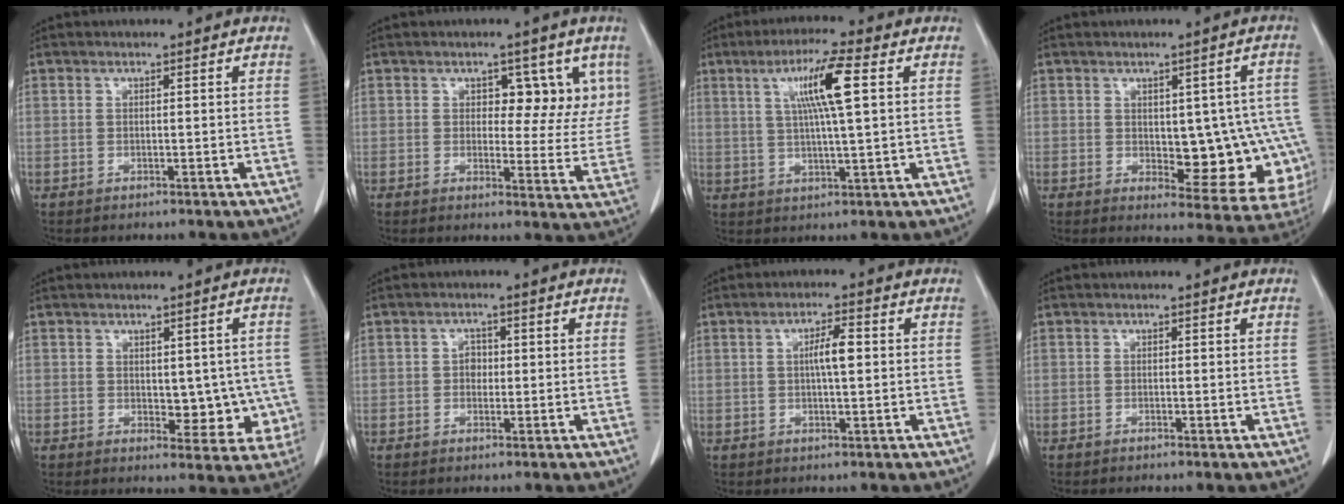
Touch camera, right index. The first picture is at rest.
{"total": 7.6, "force": [3.5, 4.4, 5.1], "torque": [-0.038, 0.005, 0.044]}
{"total": 8.9, "force": [2.6, 0.0, 8.5], "torque": [-0.155, 0.008, 0.047]}
{"total": 12.9, "force": [-1.1, 5.8, 11.4], "torque": [-0.108, 0.011, 0.002]}
{"total": 6.6, "force": [-0.3, 4.0, 5.3], "torque": [-0.038, 0.006, 0.004]}
{"total": 1.8, "force": [-0.1, 1.4, 1.1], "torque": [-0.014, 0.005, -0.002]}
{"total": 3.9, "force": [0.4, 0.6, 3.8], "torque": [-0.068, 0.004, 0.005]}
{"total": 0.0}